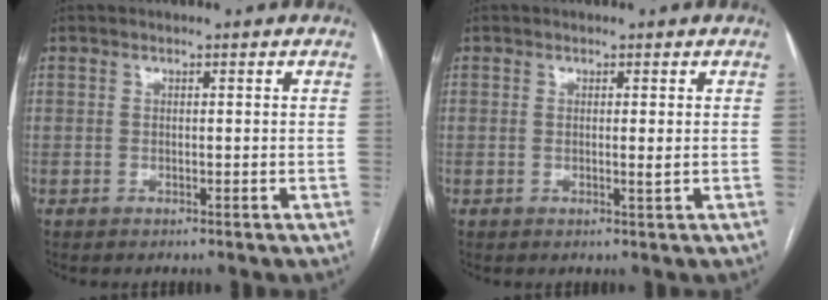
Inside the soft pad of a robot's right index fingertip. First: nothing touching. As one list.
[{"total": 1.1, "force": [0.1, 0.0, 1.1], "torque": [-0.022, -0.004, 0.001]}]